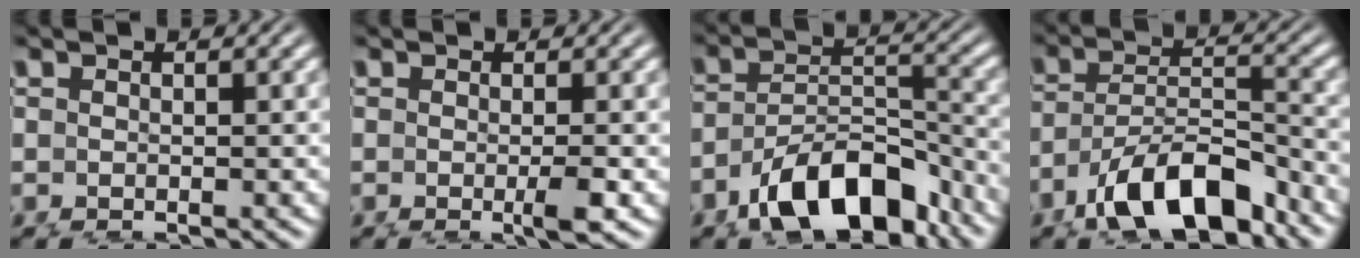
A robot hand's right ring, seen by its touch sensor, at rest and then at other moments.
{"total": 1.6, "force": [-0.3, -0.3, 1.5], "torque": [-0.023, -0.003, -0.004]}
{"total": 7.5, "force": [-4.9, 3.8, 4.1], "torque": [-0.061, -0.017, -0.069]}
{"total": 6.2, "force": [-3.6, 3.4, 3.8], "torque": [-0.065, -0.020, -0.049]}